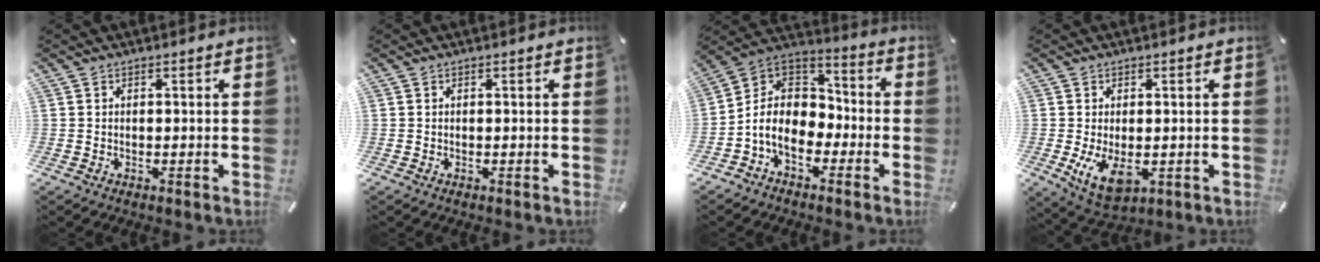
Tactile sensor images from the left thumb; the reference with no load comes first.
{"total": 0.0}
{"total": 10.3, "force": [-4.5, 7.8, 5.1], "torque": [-0.131, 0.008, -0.088]}
{"total": 7.4, "force": [-1.0, 4.4, 5.8], "torque": [-0.112, -0.018, -0.020]}